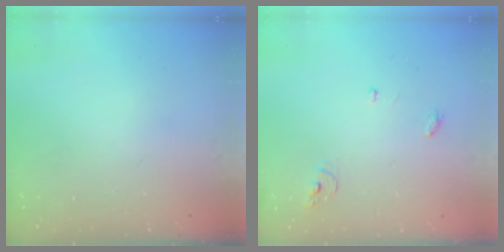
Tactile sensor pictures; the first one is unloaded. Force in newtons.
{"total": 3.9, "press": 3.9, "slide": 0.2}